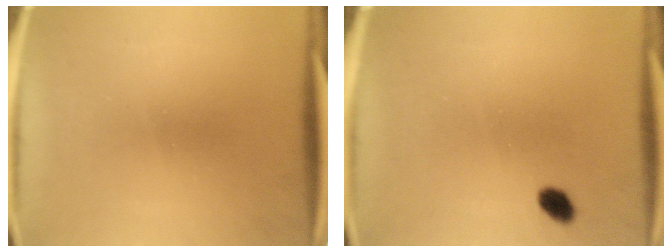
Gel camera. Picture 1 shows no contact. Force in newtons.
{"total": 2.4}